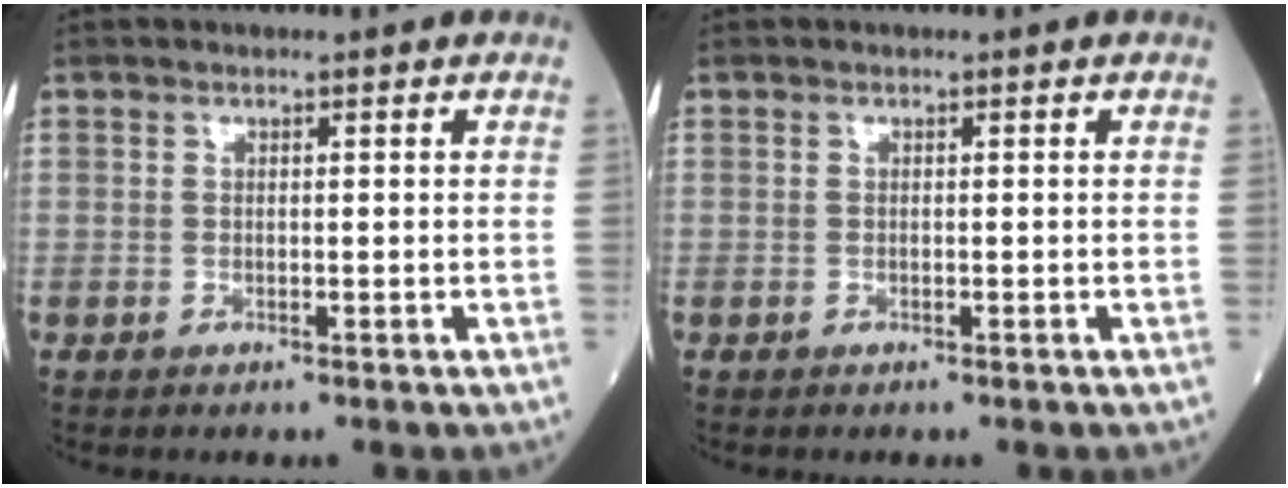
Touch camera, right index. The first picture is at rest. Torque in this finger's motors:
{"motor_torque": [0.01, 0.01, 0.00, -0.01]}